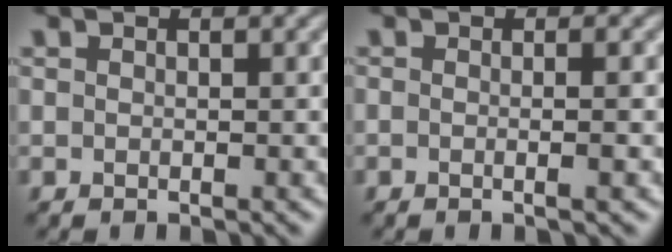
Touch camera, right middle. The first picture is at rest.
{"total": 2.3, "force": [0.0, 1.0, 2.1], "torque": [0.001, 0.000, -0.020]}